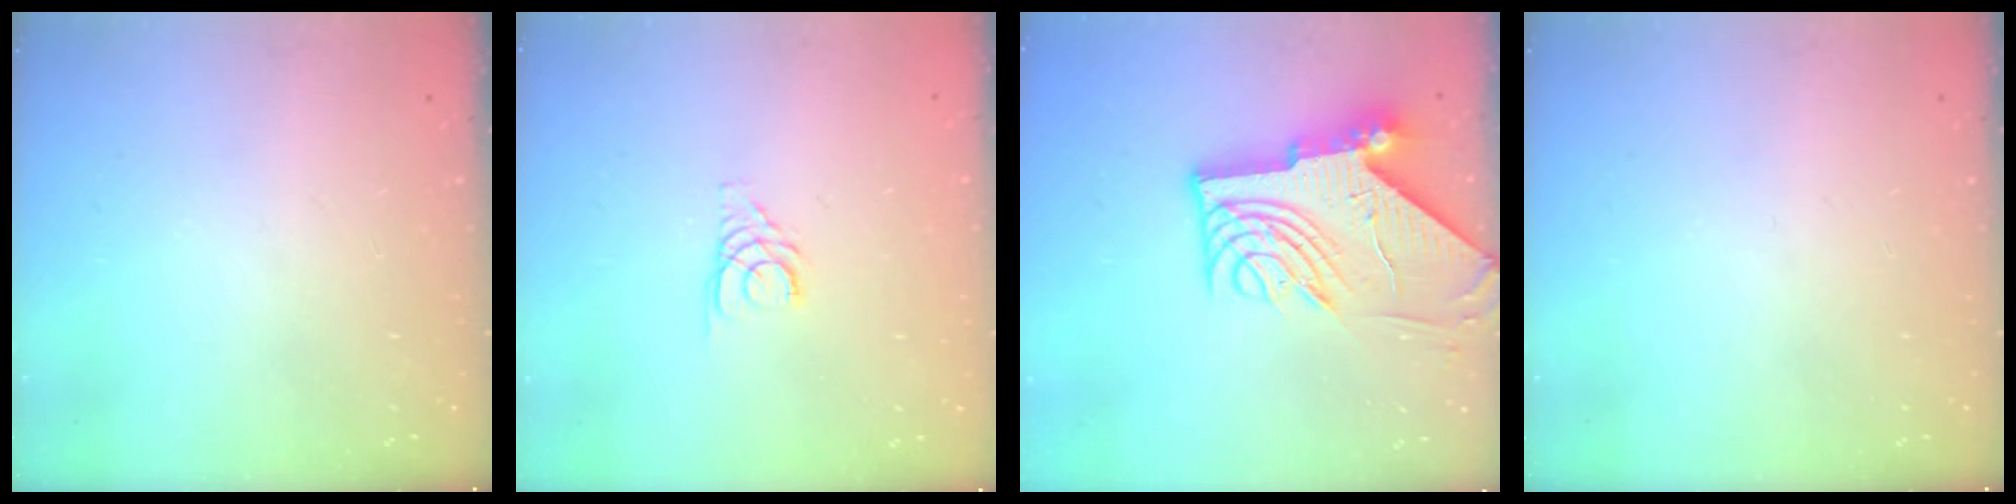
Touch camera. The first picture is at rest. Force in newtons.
{"total": 4.2, "press": 4.2, "slide": 0.4}
{"total": 13.4, "press": 13.4, "slide": 1.3}
{"total": 0.0}